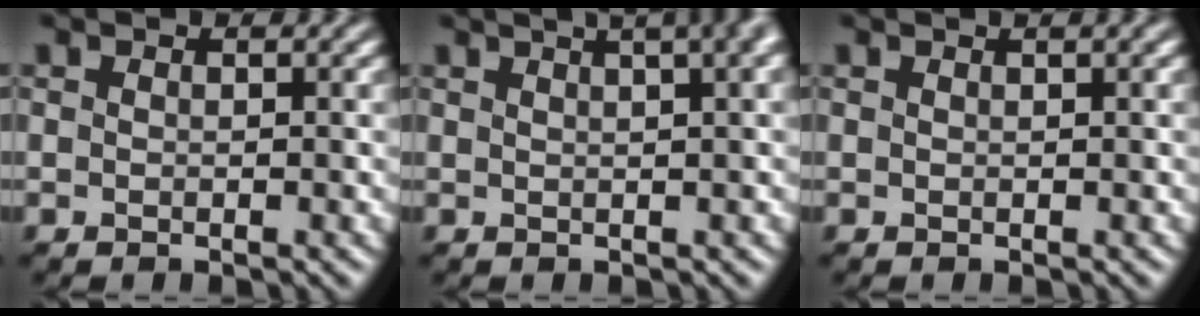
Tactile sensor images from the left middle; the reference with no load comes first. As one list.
[{"total": 12.6, "force": [7.2, 5.7, 8.6], "torque": [-0.042, 0.080, 0.059]}, {"total": 1.6, "force": [1.0, 0.6, 1.1], "torque": [-0.002, 0.007, -0.002]}]